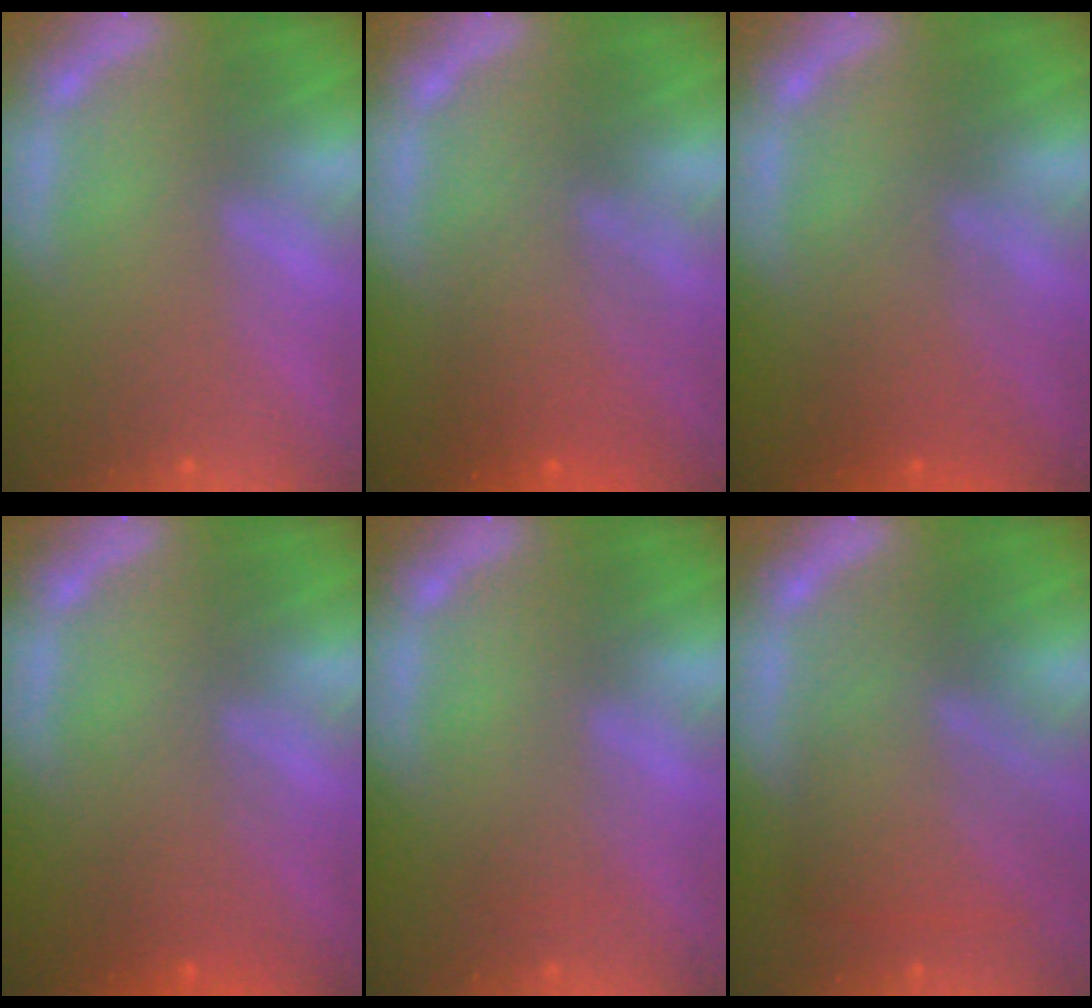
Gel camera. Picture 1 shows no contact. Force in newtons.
{"total": 5.1}
{"total": 3.6}
{"total": 2.5}
{"total": 1.0}
{"total": 7.6}